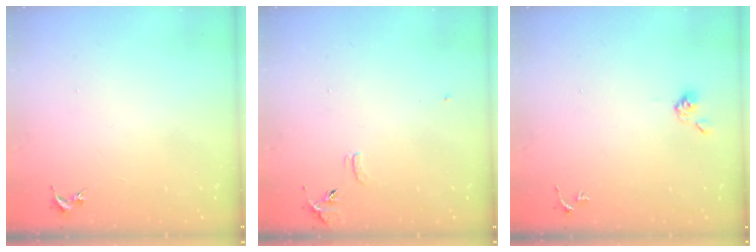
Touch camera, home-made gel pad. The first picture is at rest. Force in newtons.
{"total": 6.9, "press": 6.9, "slide": 0.6}
{"total": 4.6, "press": 4.6, "slide": 0.7}